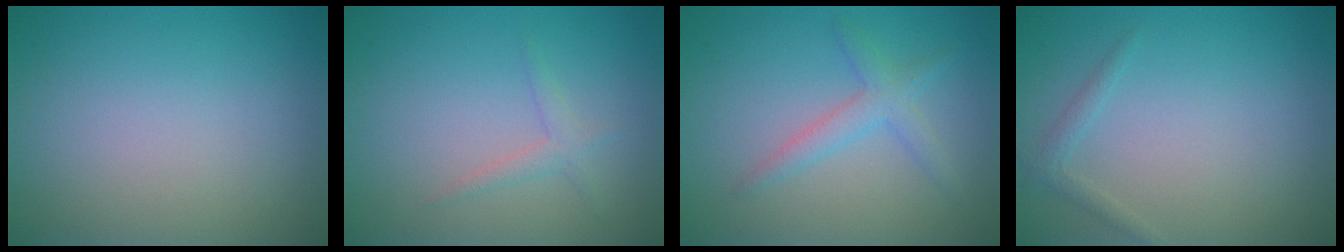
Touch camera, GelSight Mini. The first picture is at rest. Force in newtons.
{"total": 1.3, "press": 1.3, "slide": 0.1}
{"total": 2.3, "press": 2.3, "slide": 0.1}
{"total": 1.1, "press": 1.1, "slide": 0.1}